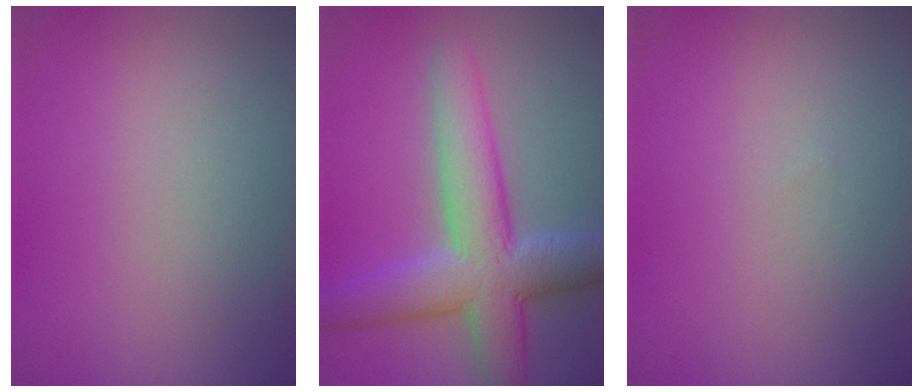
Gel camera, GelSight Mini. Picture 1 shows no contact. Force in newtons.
{"total": 8.3, "press": 8.3, "slide": 0.3}
{"total": 0.0}